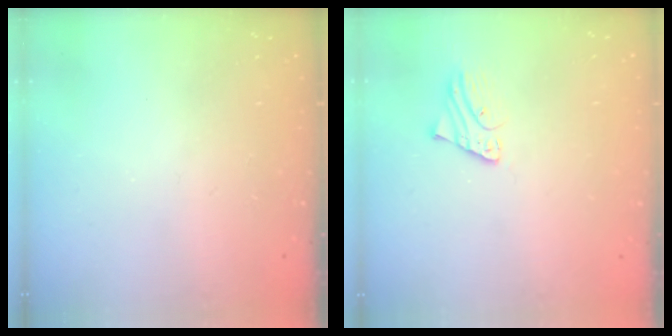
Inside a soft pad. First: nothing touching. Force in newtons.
{"total": 1.9, "press": 1.9, "slide": 0.2}